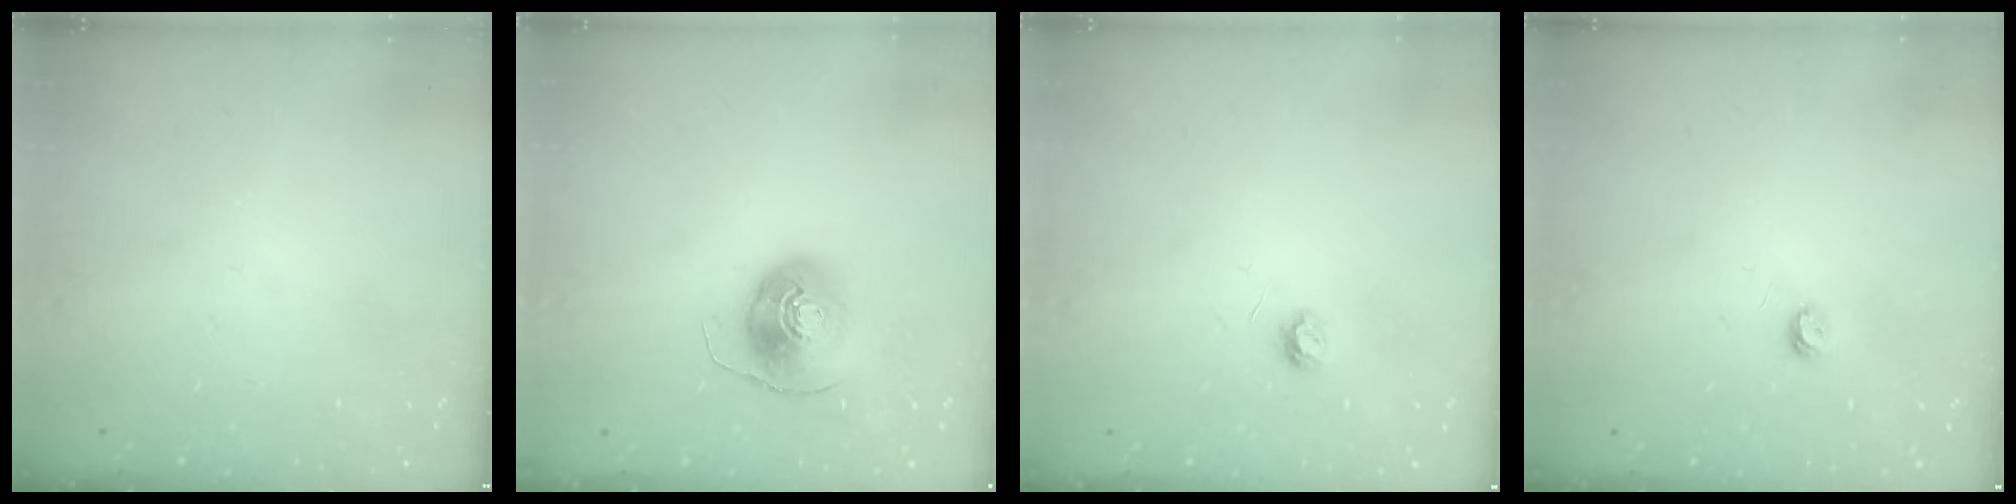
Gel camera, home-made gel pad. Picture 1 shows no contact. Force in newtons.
{"total": 8.8, "press": 8.7, "slide": 1.0}
{"total": 3.5, "press": 3.5, "slide": 0.5}
{"total": 3.4, "press": 3.4, "slide": 0.5}